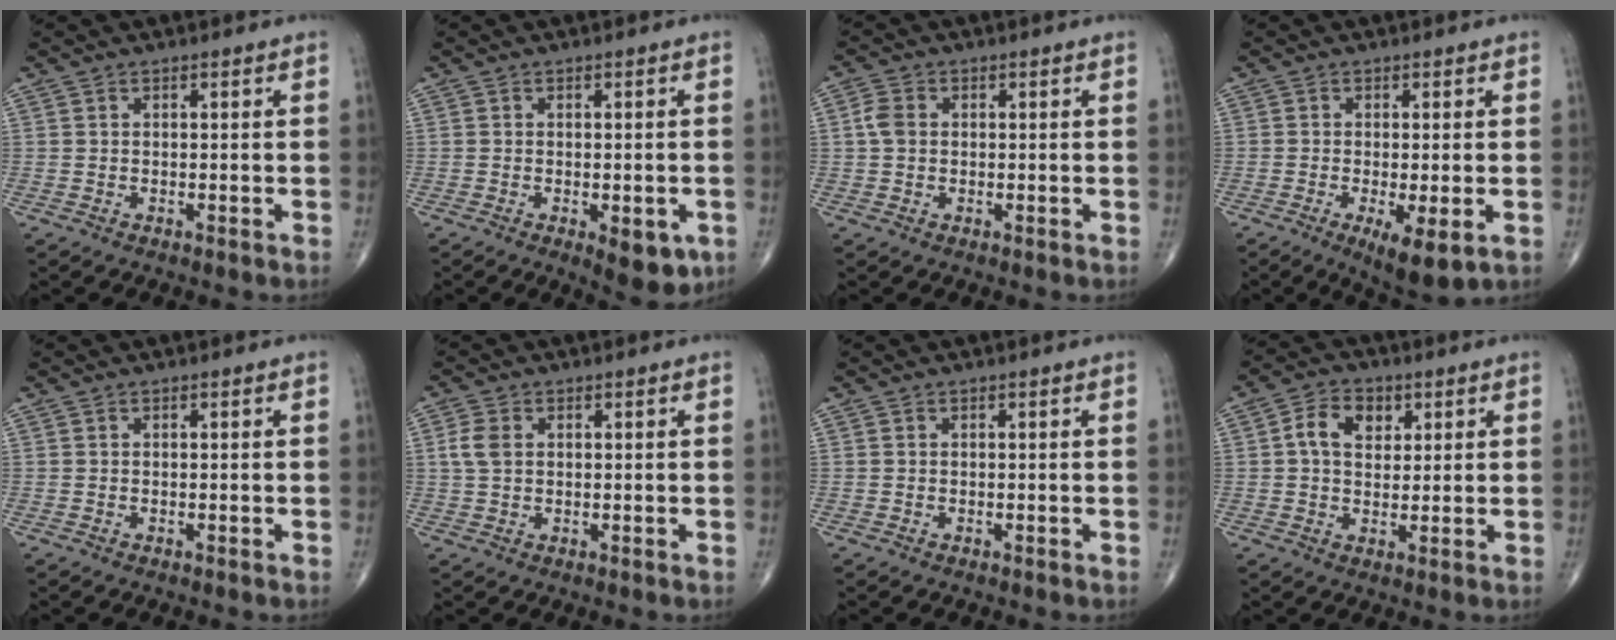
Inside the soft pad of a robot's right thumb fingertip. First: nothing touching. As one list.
[{"total": 6.7, "force": [-2.5, 2.8, 5.6], "torque": [-0.057, -0.003, -0.022]}, {"total": 3.0, "force": [0.2, 2.4, 1.9], "torque": [-0.041, 0.007, -0.001]}, {"total": 7.4, "force": [-2.5, 2.1, 6.6], "torque": [-0.107, -0.020, -0.036]}, {"total": 0.0}, {"total": 3.6, "force": [0.7, 2.5, 2.5], "torque": [-0.059, 0.005, 0.014]}, {"total": 0.0}, {"total": 6.9, "force": [1.9, 4.9, 4.4], "torque": [-0.058, 0.002, 0.026]}]